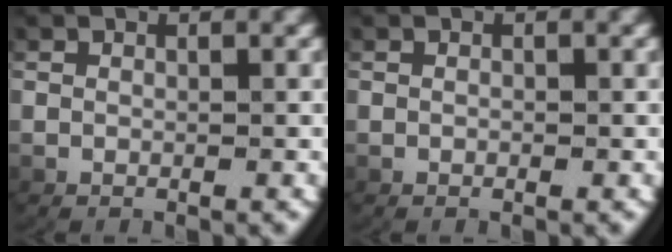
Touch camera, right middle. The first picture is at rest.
{"total": 0.0}